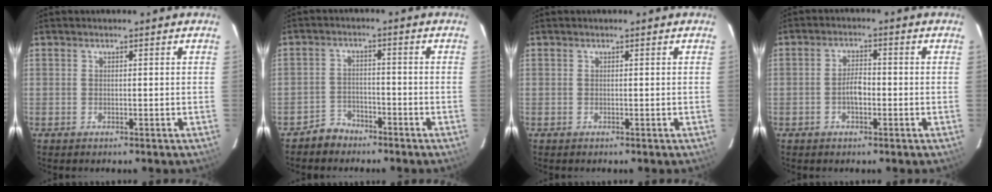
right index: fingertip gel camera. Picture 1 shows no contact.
{"total": 4.1, "force": [-3.3, 2.4, 0.0], "torque": [-0.008, 0.015, -0.060]}
{"total": 0.0}
{"total": 3.6, "force": [-1.1, 1.8, 3.0], "torque": [-0.057, 0.007, -0.016]}